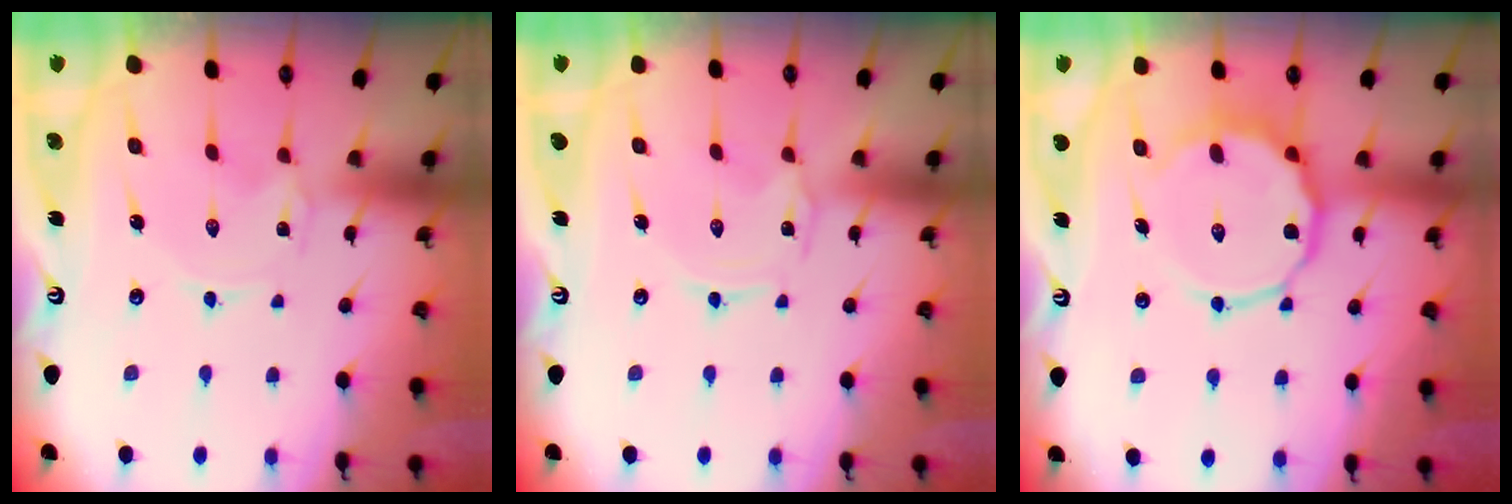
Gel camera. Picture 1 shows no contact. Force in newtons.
{"total": 0.0}
{"total": 10.3, "press": 10.2, "slide": 1.8}